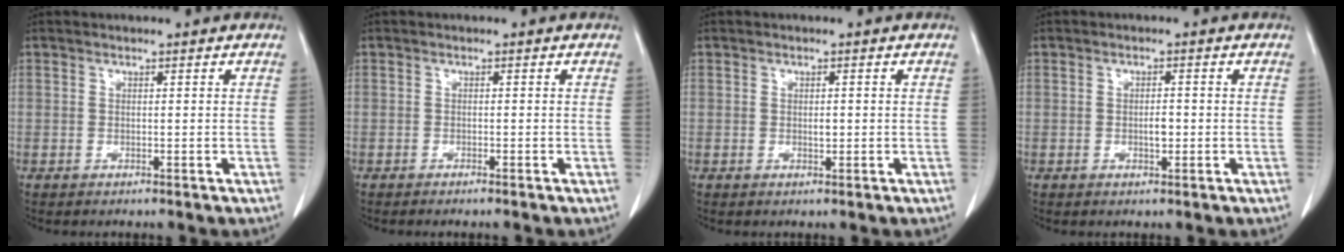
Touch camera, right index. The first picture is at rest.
{"total": 1.0, "force": [-0.9, -0.1, 0.5], "torque": [-0.011, -0.001, -0.012]}
{"total": 1.0, "force": [-0.1, 0.4, 0.8], "torque": [-0.016, 0.000, -0.001]}
{"total": 1.8, "force": [-0.4, 0.7, 1.6], "torque": [-0.028, 0.002, -0.006]}